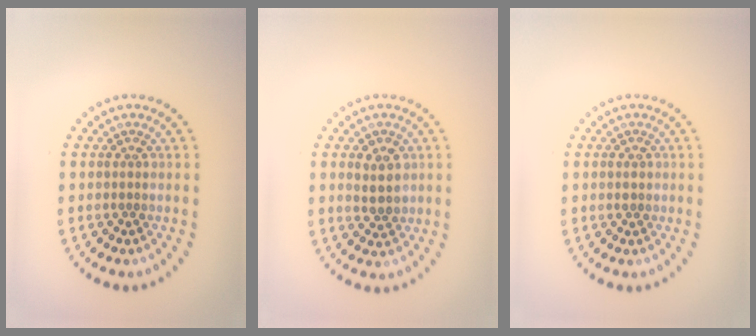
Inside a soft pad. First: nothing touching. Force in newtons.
{"total": 2.2, "press": 2.2, "slide": 0.2}
{"total": 1.0, "press": 1.0, "slide": 0.2}